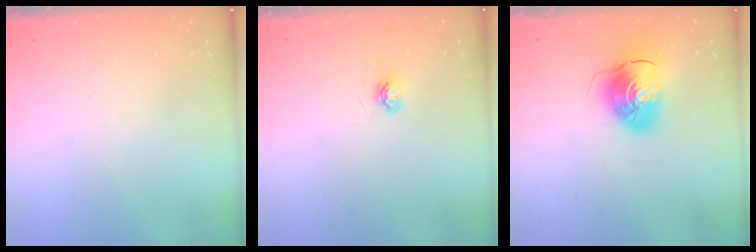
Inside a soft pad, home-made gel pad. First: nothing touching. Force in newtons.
{"total": 4.5, "press": 4.5, "slide": 0.5}
{"total": 9.7, "press": 9.6, "slide": 1.4}